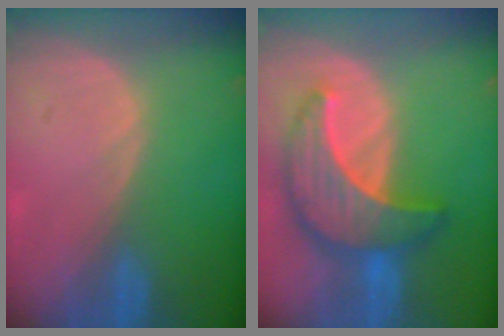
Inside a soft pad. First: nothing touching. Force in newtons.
{"total": 10.0, "press": 10.0, "slide": 0.7}